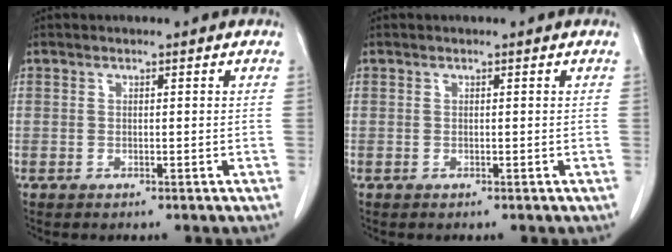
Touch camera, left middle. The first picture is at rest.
{"total": 0.0}